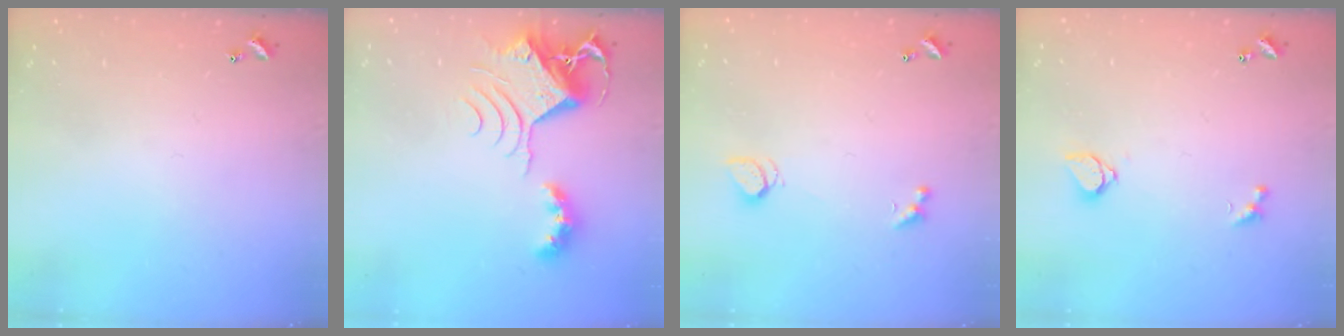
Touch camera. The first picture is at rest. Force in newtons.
{"total": 8.9, "press": 8.9, "slide": 0.4}
{"total": 1.3, "press": 1.3, "slide": 0.4}
{"total": 1.5, "press": 1.4, "slide": 0.4}